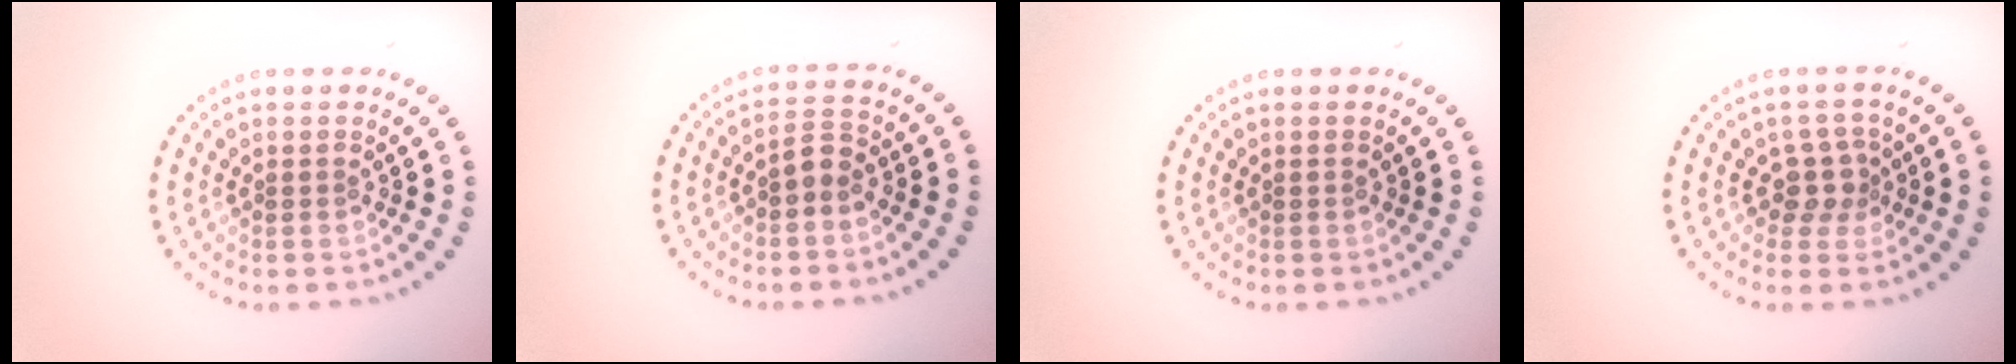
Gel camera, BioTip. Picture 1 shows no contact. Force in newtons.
{"total": 1.7, "press": 1.6, "slide": 0.7}
{"total": 0.0}
{"total": 2.3, "press": 1.9, "slide": 1.3}